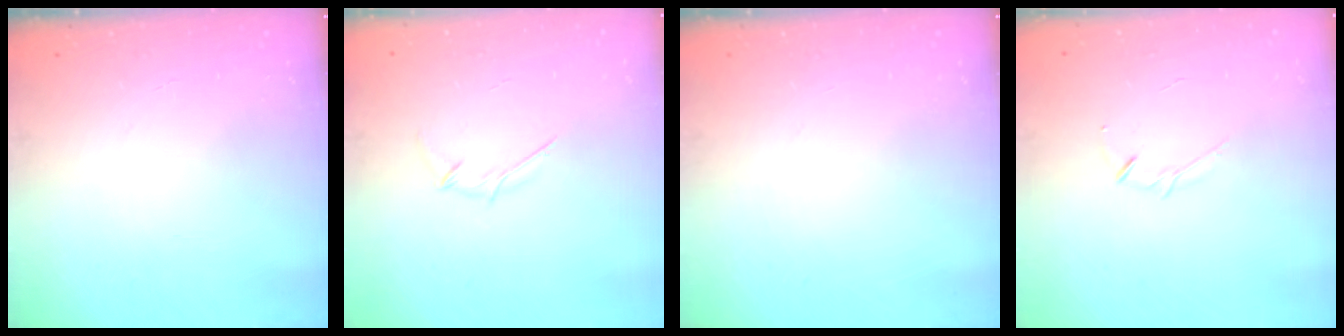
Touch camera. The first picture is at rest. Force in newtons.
{"total": 3.3, "press": 3.1, "slide": 0.9}
{"total": 0.0}
{"total": 3.2, "press": 3.2, "slide": 0.7}